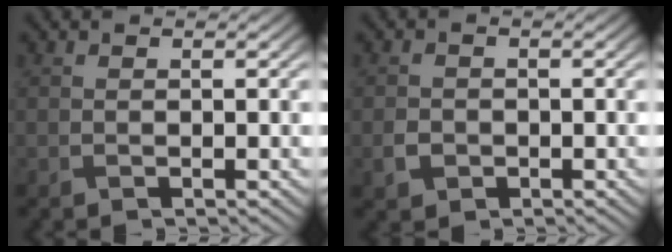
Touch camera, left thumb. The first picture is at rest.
{"total": 1.9, "force": [-0.8, 1.6, 0.8], "torque": [-0.020, -0.004, -0.018]}